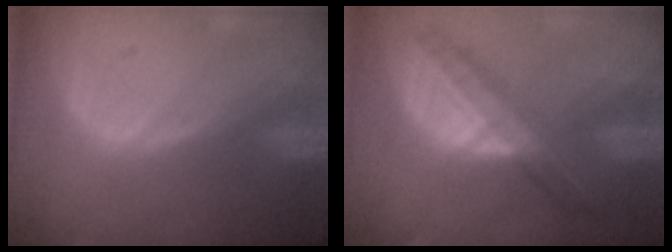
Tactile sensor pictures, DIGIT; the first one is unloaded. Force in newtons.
{"total": 8.2, "press": 6.9, "slide": 4.4}